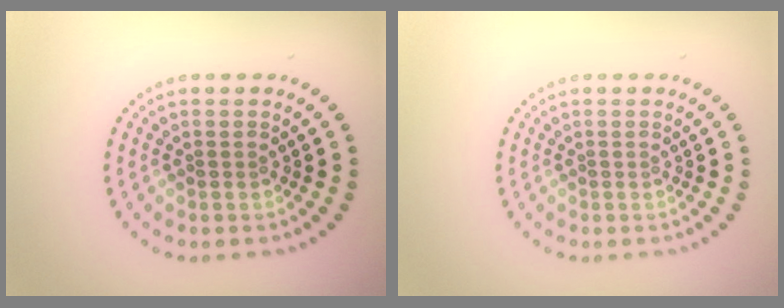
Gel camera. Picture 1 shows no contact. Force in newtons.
{"total": 0.0}